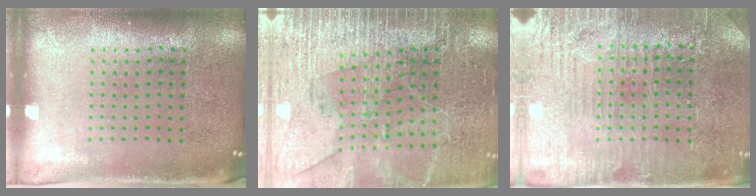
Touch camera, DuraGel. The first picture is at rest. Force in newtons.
{"total": 3.1, "press": 3.0, "slide": 0.5}
{"total": 3.4, "press": 3.3, "slide": 0.5}